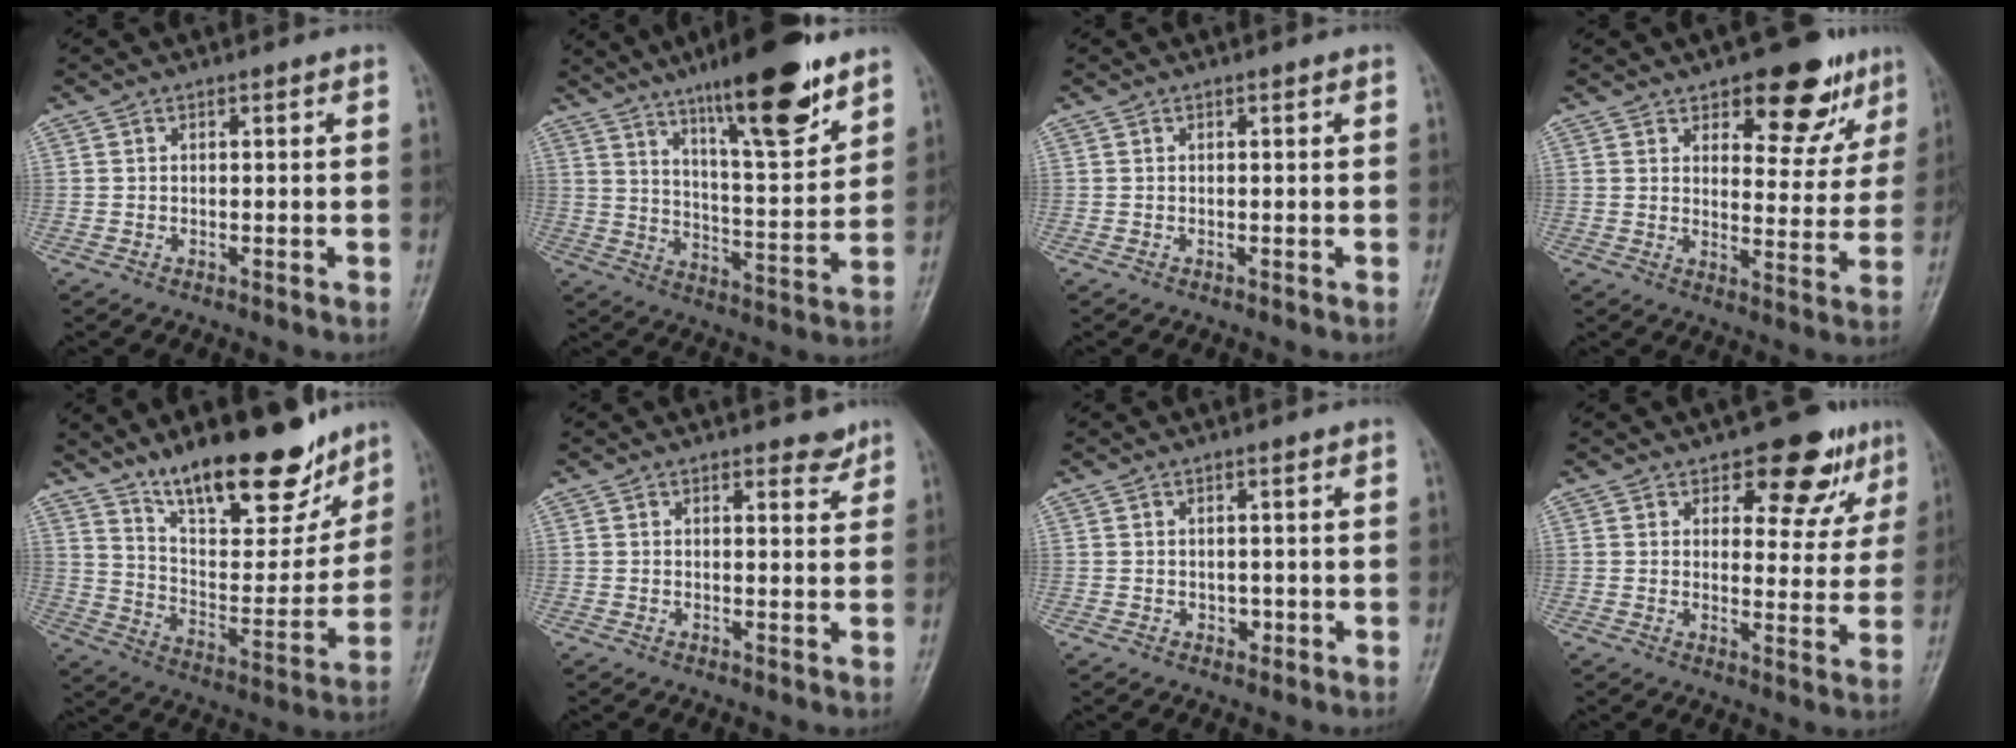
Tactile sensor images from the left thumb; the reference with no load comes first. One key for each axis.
{"total": 18.2, "fx": 11.8, "fy": 4.0, "fz": 13.3, "tx": -0.179, "ty": -0.065, "tz": 0.192}
{"total": 0.0}
{"total": 12.8, "fx": 8.1, "fy": 6.2, "fz": 7.7, "tx": -0.044, "ty": -0.044, "tz": 0.110}
{"total": 21.9, "fx": 15.7, "fy": 7.7, "fz": 13.1, "tx": -0.154, "ty": -0.087, "tz": 0.259}
{"total": 2.2, "fx": 1.9, "fy": 1.0, "fz": 0.7, "tx": 0.006, "ty": -0.013, "tz": 0.022}
{"total": 1.4, "fx": -0.2, "fy": 1.1, "fz": 0.7, "tx": -0.005, "ty": 0.001, "tz": -0.001}
{"total": 10.1, "fx": 6.5, "fy": 5.5, "fz": 5.5, "tx": -0.022, "ty": -0.034, "tz": 0.081}